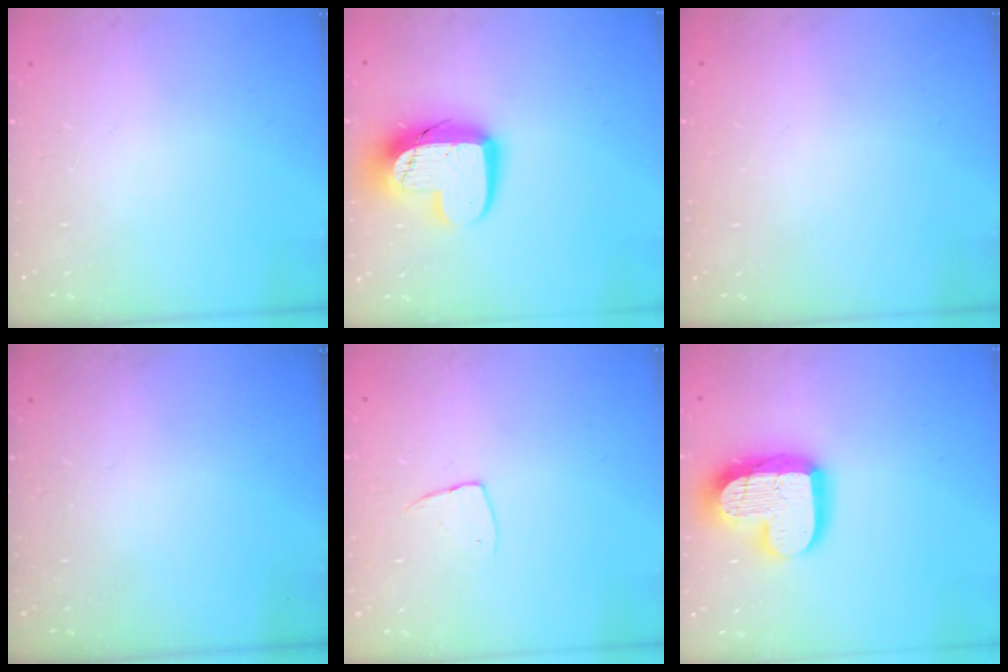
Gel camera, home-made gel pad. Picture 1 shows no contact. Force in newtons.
{"total": 15.1, "press": 15.0, "slide": 1.2}
{"total": 0.0}
{"total": 0.0}
{"total": 5.2, "press": 5.2, "slide": 0.4}
{"total": 18.1, "press": 18.0, "slide": 1.5}